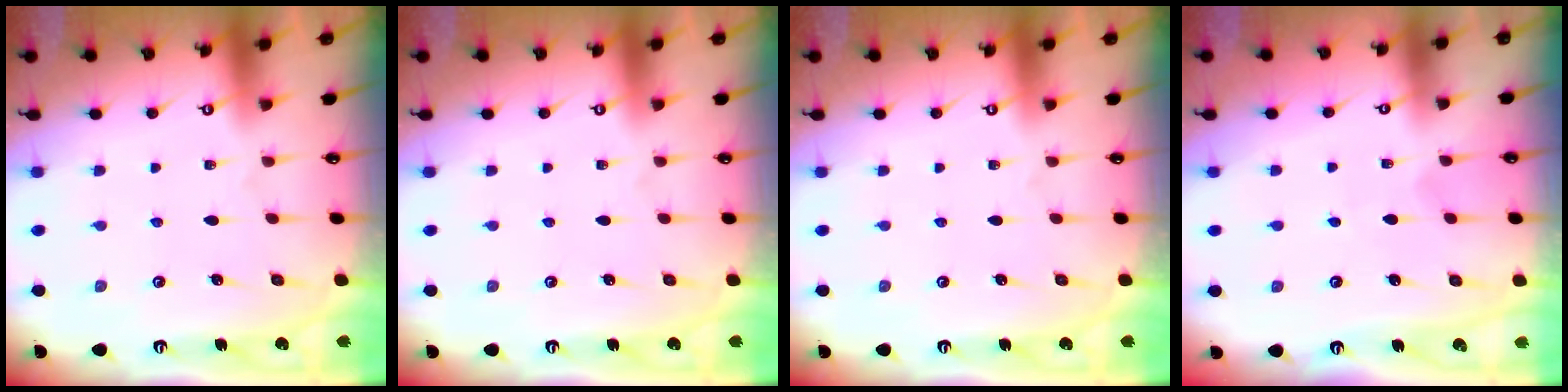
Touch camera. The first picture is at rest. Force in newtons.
{"total": 0.0}
{"total": 0.0}
{"total": 2.7, "press": 2.7, "slide": 0.3}